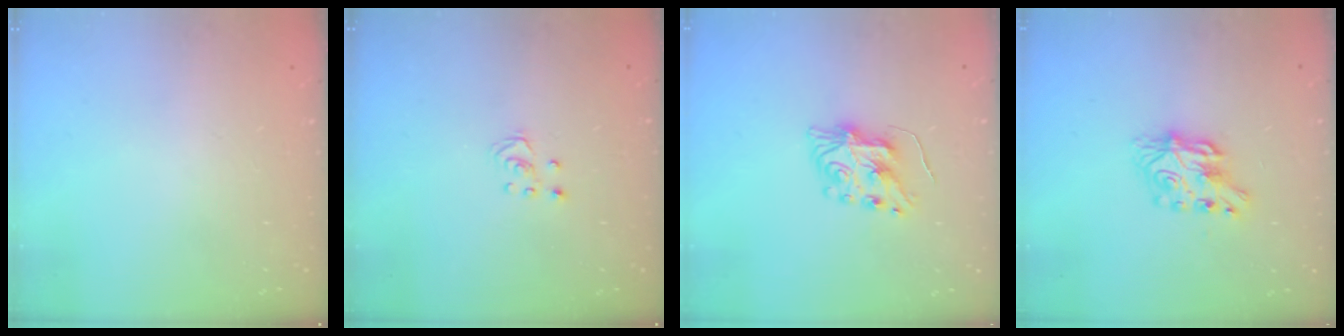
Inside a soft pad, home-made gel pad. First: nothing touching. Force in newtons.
{"total": 2.5, "press": 2.5, "slide": 0.2}
{"total": 8.2, "press": 8.2, "slide": 0.7}
{"total": 7.7, "press": 7.7, "slide": 0.7}